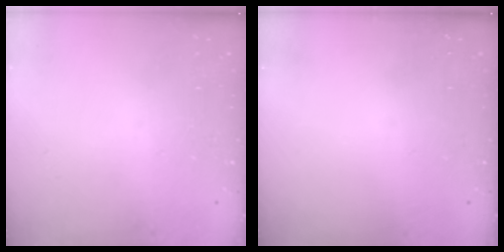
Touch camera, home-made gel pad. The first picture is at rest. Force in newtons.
{"total": 0.0}